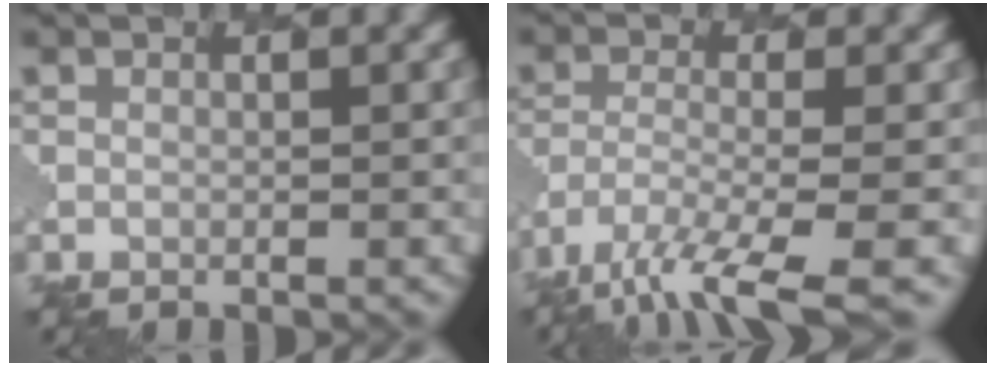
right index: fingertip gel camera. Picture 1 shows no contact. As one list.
[{"total": 7.3, "force": [-4.9, 1.9, 5.2], "torque": [-0.095, -0.018, -0.092]}]